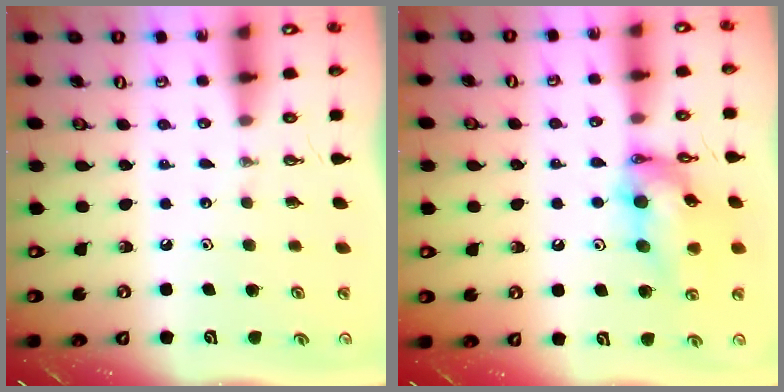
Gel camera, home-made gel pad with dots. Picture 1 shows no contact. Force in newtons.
{"total": 15.5, "press": 15.4, "slide": 1.7}